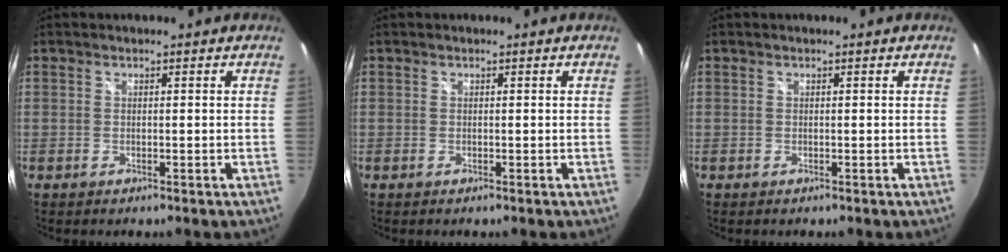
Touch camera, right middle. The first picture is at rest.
{"total": 0.0}
{"total": 0.0}